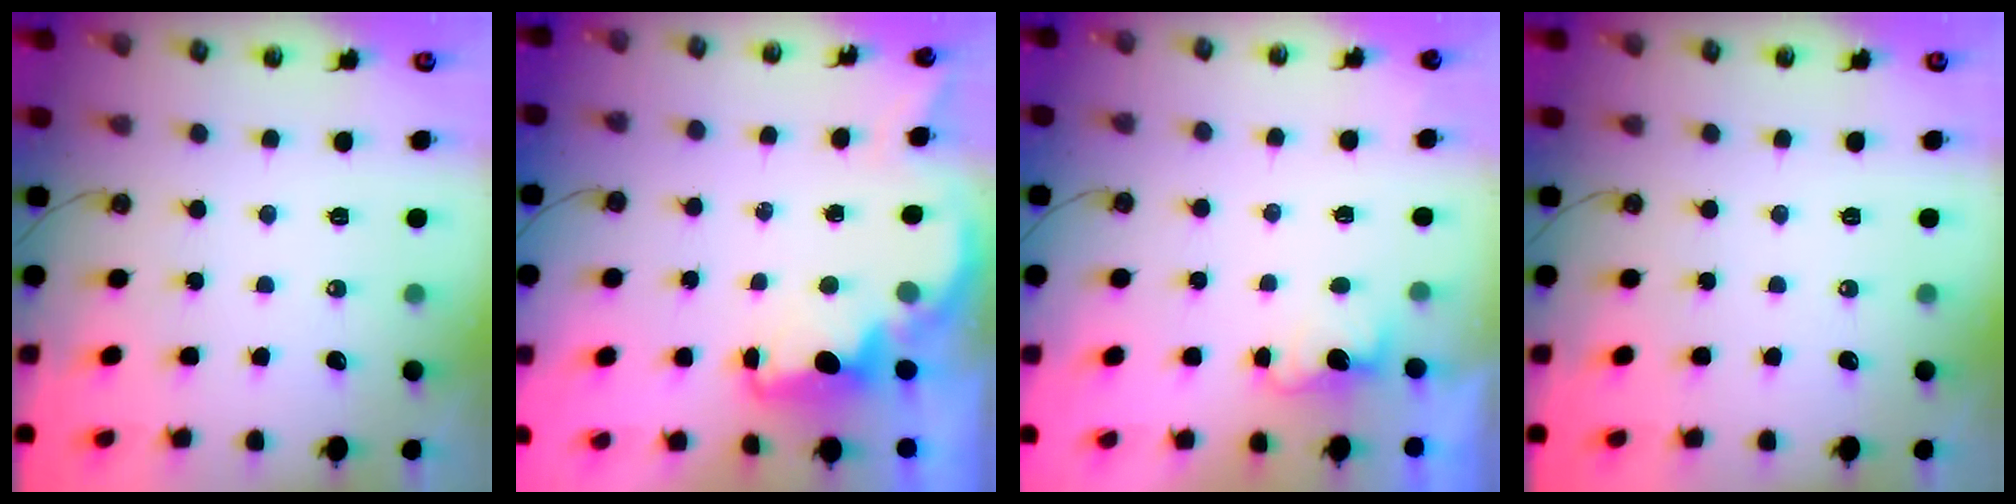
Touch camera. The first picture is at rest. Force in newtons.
{"total": 2.3, "press": 2.1, "slide": 0.8}
{"total": 1.4, "press": 1.2, "slide": 0.7}
{"total": 0.0}